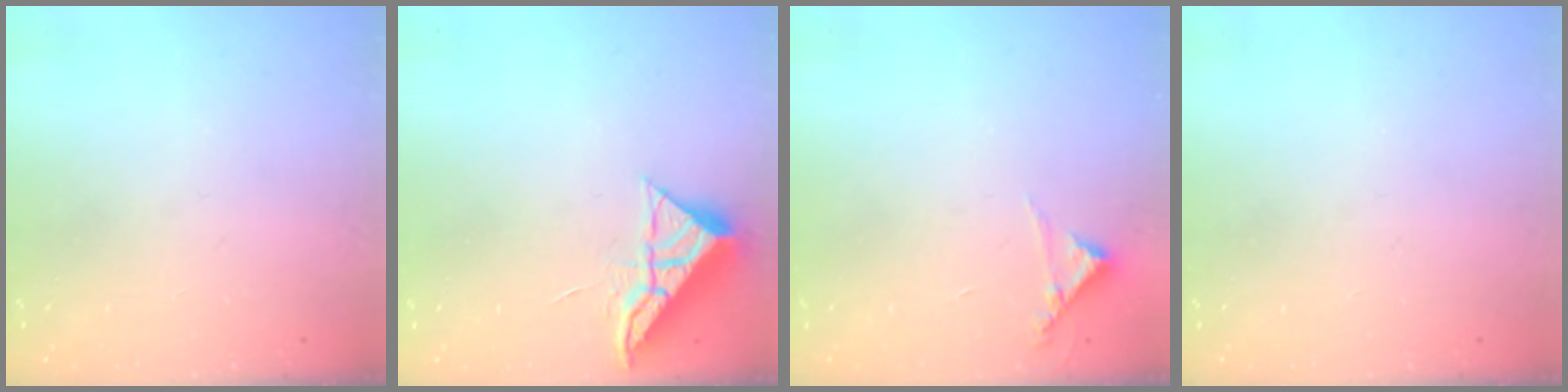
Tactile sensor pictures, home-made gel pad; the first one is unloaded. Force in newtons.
{"total": 6.4, "press": 6.4, "slide": 0.2}
{"total": 3.8, "press": 3.8, "slide": 0.2}
{"total": 0.0}